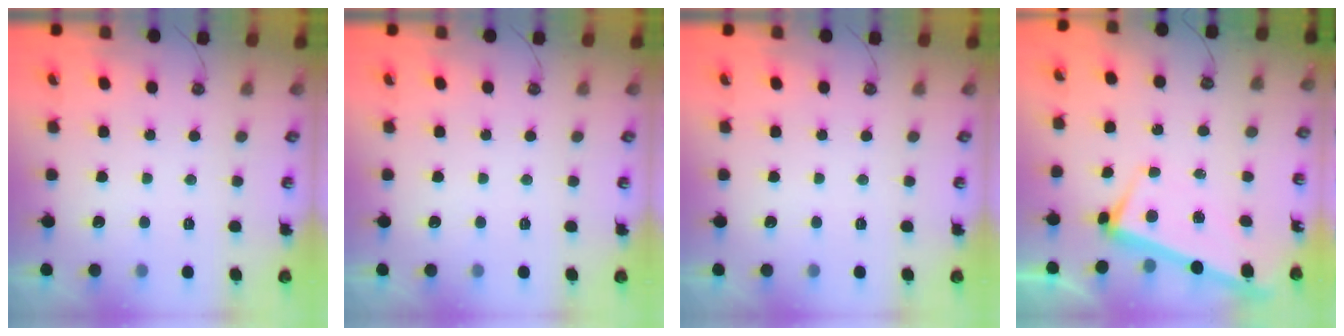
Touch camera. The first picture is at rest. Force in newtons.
{"total": 0.0}
{"total": 0.0}
{"total": 3.4, "press": 3.3, "slide": 0.5}